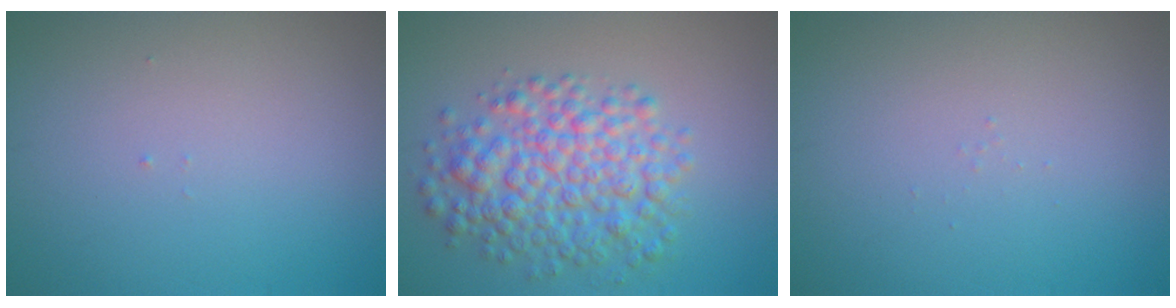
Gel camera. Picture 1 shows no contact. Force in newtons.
{"total": 6.0, "press": 6.0, "slide": 0.1}
{"total": 0.0}